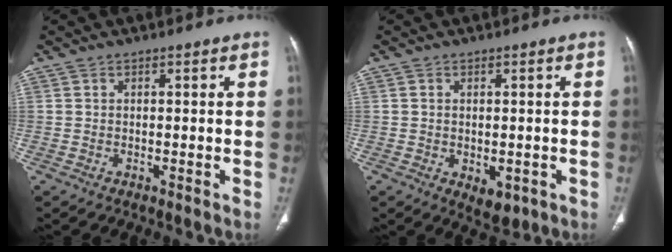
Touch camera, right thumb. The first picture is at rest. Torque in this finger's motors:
{"motor_torque": [-0.21, 0.07, -0.16, 0.18, 0.11]}